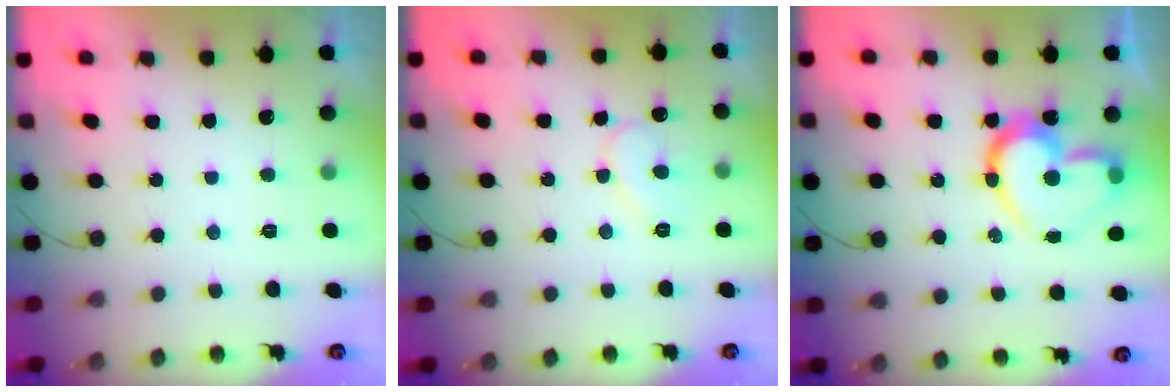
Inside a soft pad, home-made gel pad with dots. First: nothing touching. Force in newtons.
{"total": 7.9, "press": 7.8, "slide": 0.6}
{"total": 18.1, "press": 18.1, "slide": 1.3}